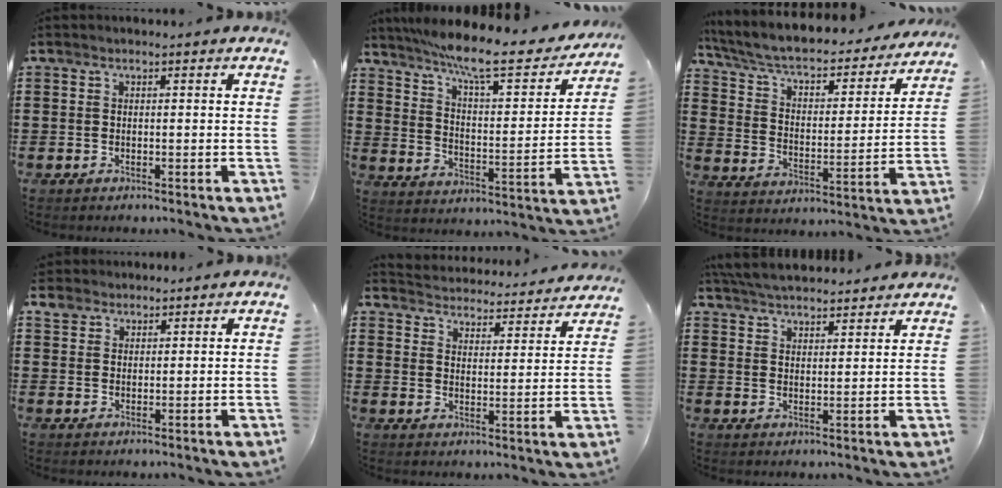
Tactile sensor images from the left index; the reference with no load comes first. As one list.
[{"total": 10.7, "force": [8.9, 0.6, 5.9], "torque": [-0.130, -0.061, 0.144]}, {"total": 5.3, "force": [4.6, 1.1, 2.5], "torque": [-0.070, -0.041, 0.072]}, {"total": 2.9, "force": [2.3, 1.9, 0.1], "torque": [-0.015, 0.008, 0.044]}, {"total": 3.9, "force": [3.9, -0.3, -0.3], "torque": [-0.018, -0.039, 0.062]}, {"total": 5.0, "force": [4.9, 0.3, 0.9], "torque": [-0.033, -0.016, 0.092]}]